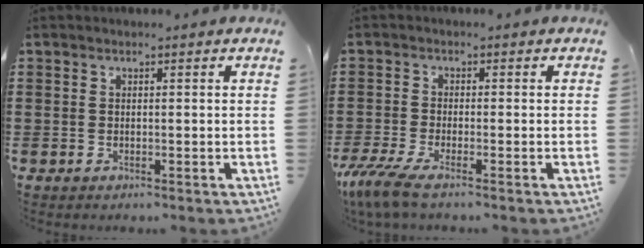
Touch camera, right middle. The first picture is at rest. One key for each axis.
{"total": 4.1, "fx": -3.2, "fy": 0.3, "fz": 2.5, "tx": -0.072, "ty": -0.020, "tz": -0.070}